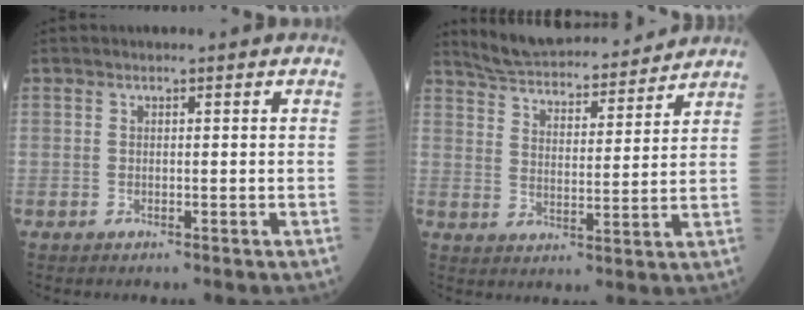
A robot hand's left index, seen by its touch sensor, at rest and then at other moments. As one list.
[{"total": 16.0, "force": [15.0, 2.4, 5.0], "torque": [-0.080, 0.013, 0.228]}]